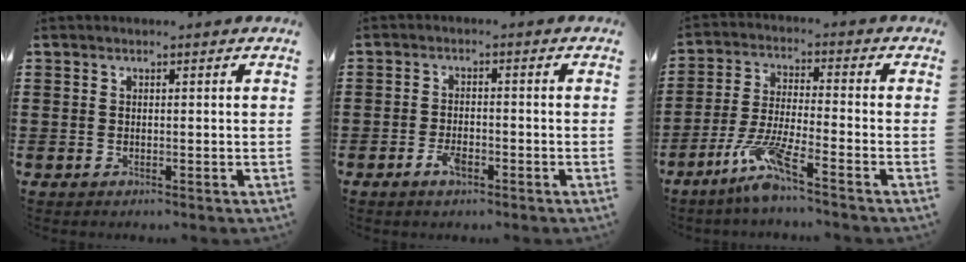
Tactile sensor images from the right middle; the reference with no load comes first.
{"total": 3.2, "force": [-1.8, 1.2, 2.3], "torque": [-0.046, 0.001, -0.036]}
{"total": 7.9, "force": [-5.5, 0.6, 5.6], "torque": [-0.122, -0.009, -0.104]}